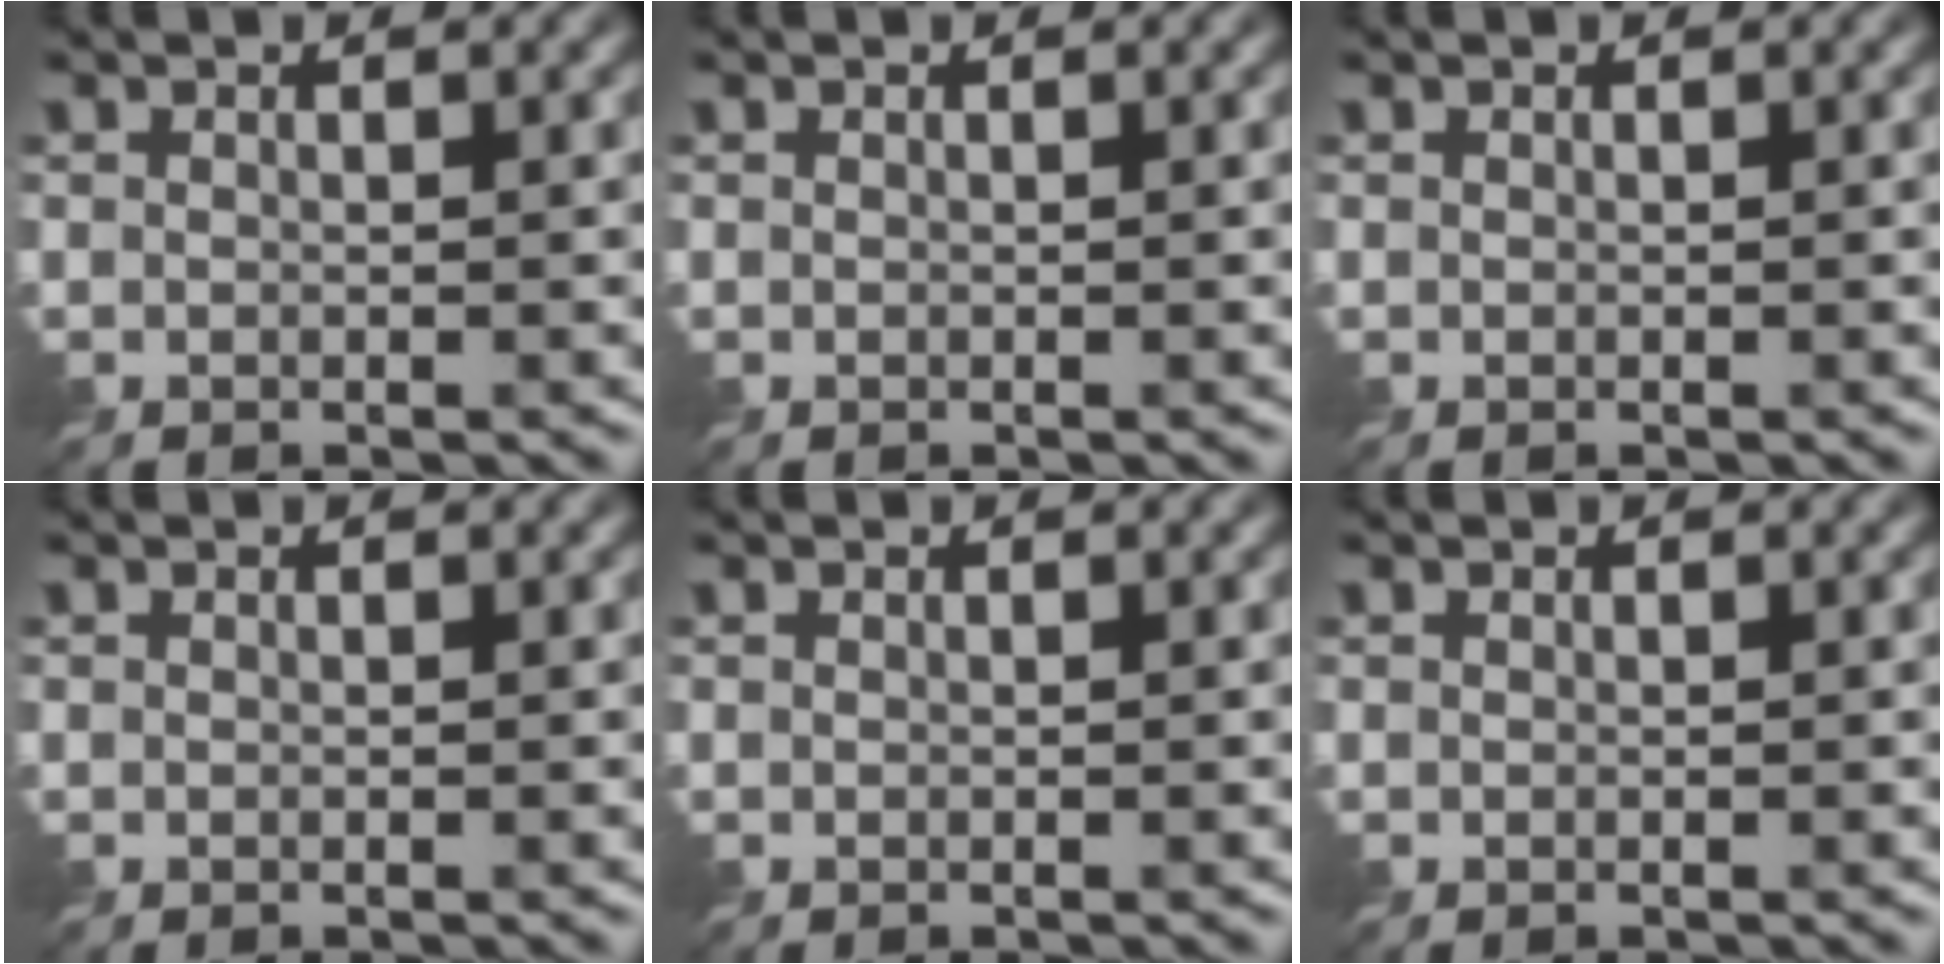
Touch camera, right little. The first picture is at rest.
{"total": 0.0}
{"total": 0.0}
{"total": 0.0}
{"total": 0.0}
{"total": 0.0}